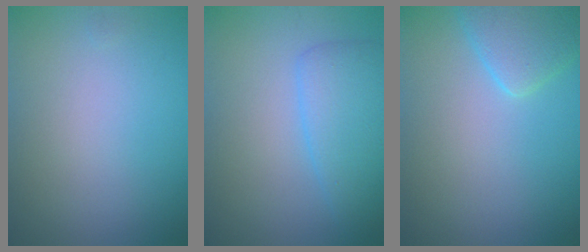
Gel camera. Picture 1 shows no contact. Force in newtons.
{"total": 4.0, "press": 4.0, "slide": 0.1}
{"total": 3.3, "press": 3.3, "slide": 0.3}